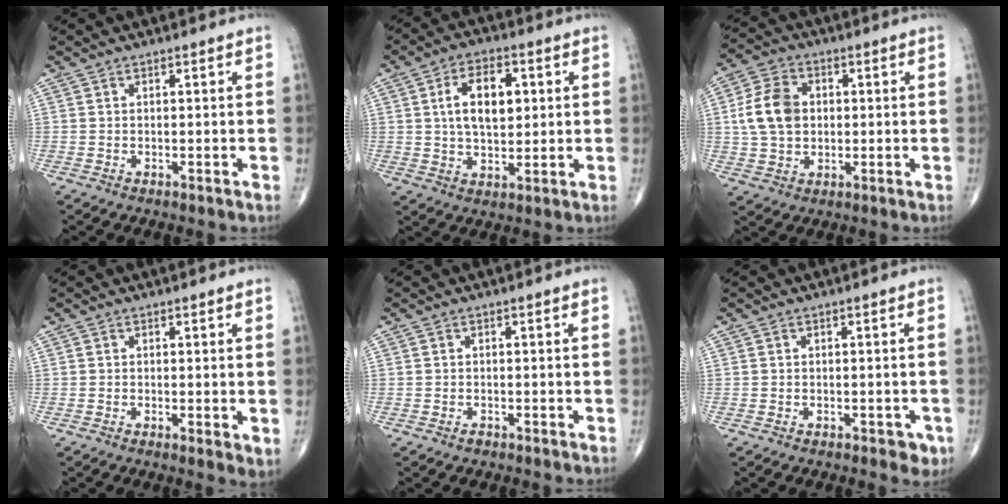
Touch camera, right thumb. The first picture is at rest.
{"total": 10.7, "force": [2.2, 6.2, 8.4], "torque": [-0.123, 0.001, 0.036]}
{"total": 10.3, "force": [1.0, 7.7, 6.7], "torque": [-0.114, 0.009, 0.016]}
{"total": 2.5, "force": [-0.1, 0.8, 2.3], "torque": [-0.036, -0.010, -0.005]}
{"total": 0.7, "force": [-0.5, 0.4, 0.2], "torque": [-0.003, 0.002, -0.010]}
{"total": 2.6, "force": [-1.0, 1.5, 1.7], "torque": [-0.009, 0.002, -0.010]}